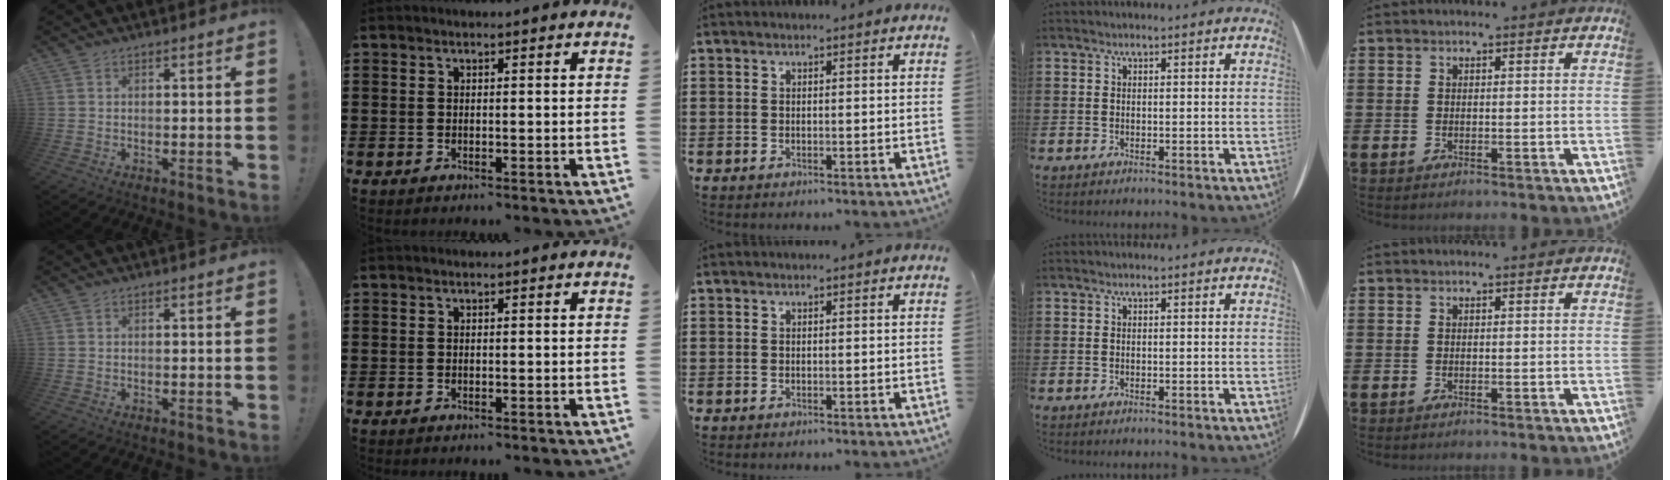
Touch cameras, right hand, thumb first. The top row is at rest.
{}